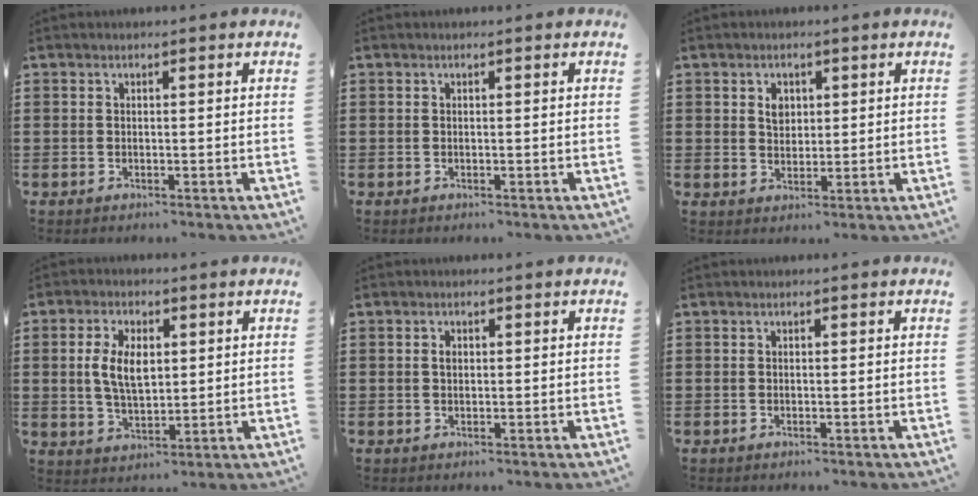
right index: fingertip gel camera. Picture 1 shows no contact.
{"total": 0.0}
{"total": 2.6, "force": [0.9, 1.9, 1.5], "torque": [-0.027, 0.005, 0.014]}
{"total": 6.5, "force": [0.8, 3.5, 5.4], "torque": [-0.111, 0.006, 0.009]}
{"total": 1.2, "force": [0.2, 0.8, 0.9], "torque": [-0.019, 0.004, 0.004]}
{"total": 0.0}